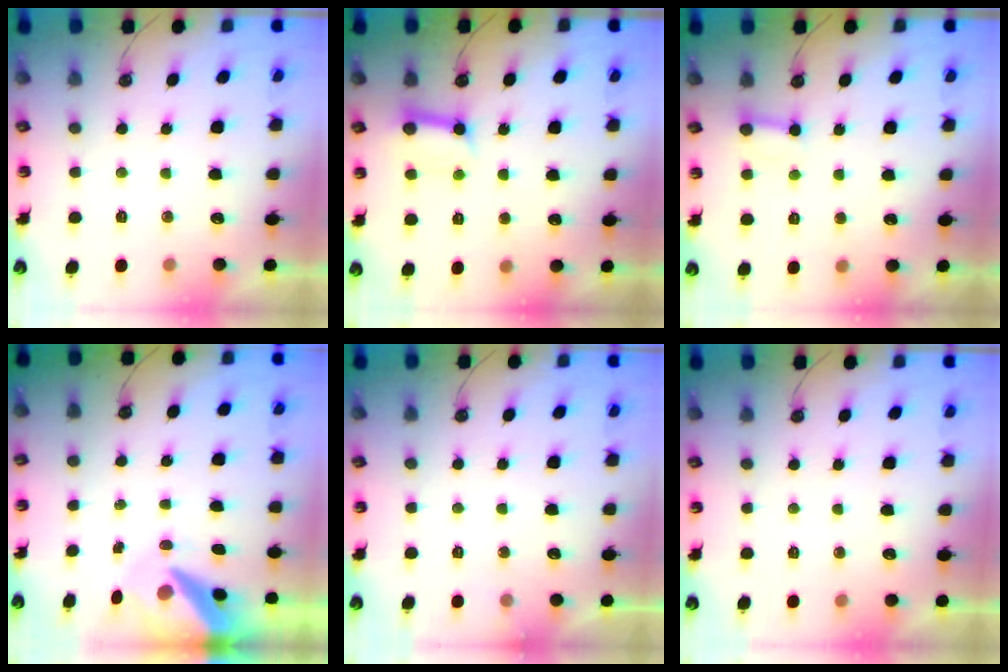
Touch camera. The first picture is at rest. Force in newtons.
{"total": 9.3, "press": 9.2, "slide": 1.2}
{"total": 2.7, "press": 2.7, "slide": 0.2}
{"total": 11.7, "press": 11.6, "slide": 1.3}
{"total": 2.8, "press": 2.8, "slide": 0.2}
{"total": 0.0}